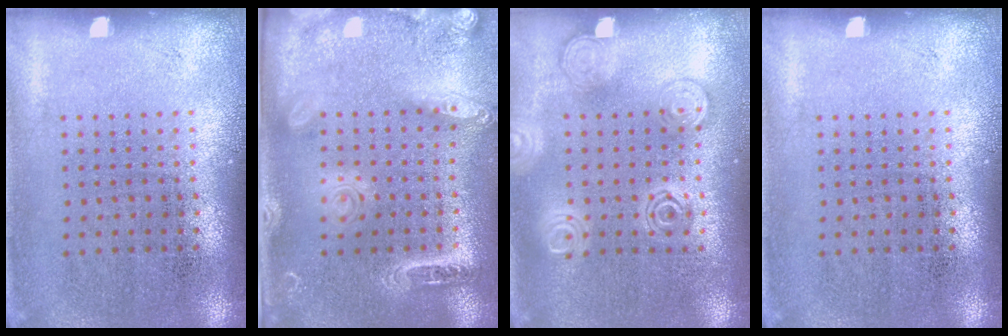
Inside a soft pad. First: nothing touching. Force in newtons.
{"total": 2.5, "press": 2.0, "slide": 1.5}
{"total": 2.7, "press": 2.7, "slide": 0.4}
{"total": 0.0}